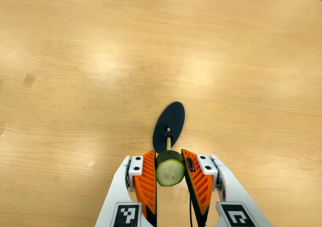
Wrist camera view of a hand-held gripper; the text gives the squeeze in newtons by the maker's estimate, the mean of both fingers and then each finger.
{"total": 8.3, "left": 7.4, "right": 9.2}